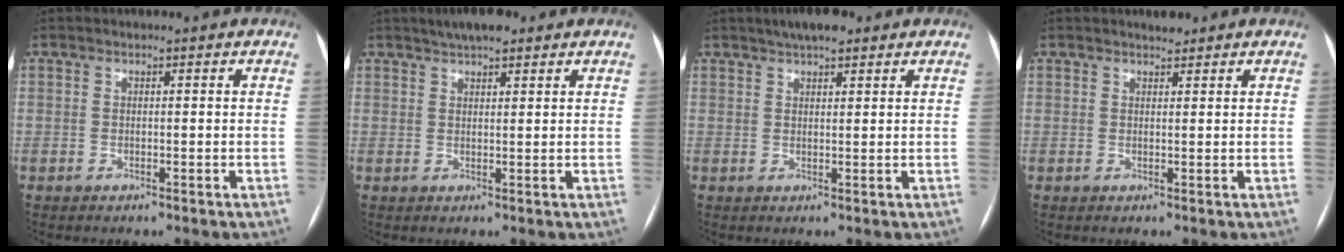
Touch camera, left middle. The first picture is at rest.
{"total": 4.9, "force": [3.9, 1.3, 2.6], "torque": [-0.046, 0.019, 0.065]}
{"total": 5.1, "force": [3.8, 1.4, 3.2], "torque": [-0.052, 0.021, 0.060]}
{"total": 1.5, "force": [1.4, 0.5, 0.5], "torque": [-0.013, 0.002, 0.022]}